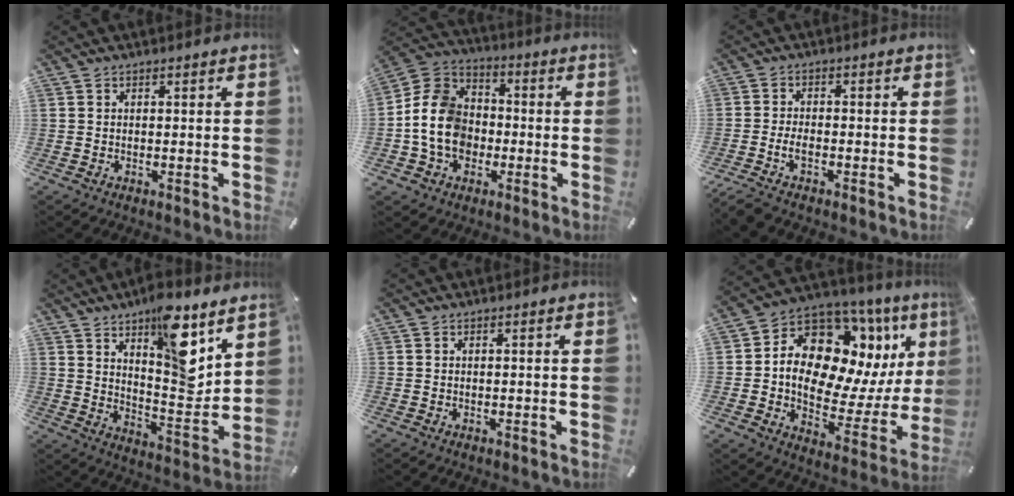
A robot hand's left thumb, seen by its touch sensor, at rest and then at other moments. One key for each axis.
{"total": 12.7, "fx": -2.8, "fy": 10.7, "fz": 6.3, "tx": -0.145, "ty": 0.033, "tz": -0.049}
{"total": 3.7, "fx": -2.2, "fy": 1.4, "fz": 2.7, "tx": -0.066, "ty": 0.002, "tz": -0.045}
{"total": 14.1, "fx": 9.4, "fy": 5.2, "fz": 9.1, "tx": -0.104, "ty": -0.083, "tz": 0.158}
{"total": 0.0}
{"total": 15.8, "fx": 6.2, "fy": 11.0, "fz": 9.5, "tx": -0.143, "ty": -0.066, "tz": 0.111}